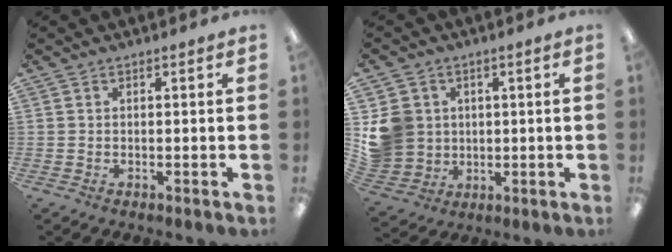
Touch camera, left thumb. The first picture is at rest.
{"total": 9.9, "force": [2.0, 9.4, 2.7], "torque": [-0.072, 0.004, 0.049]}